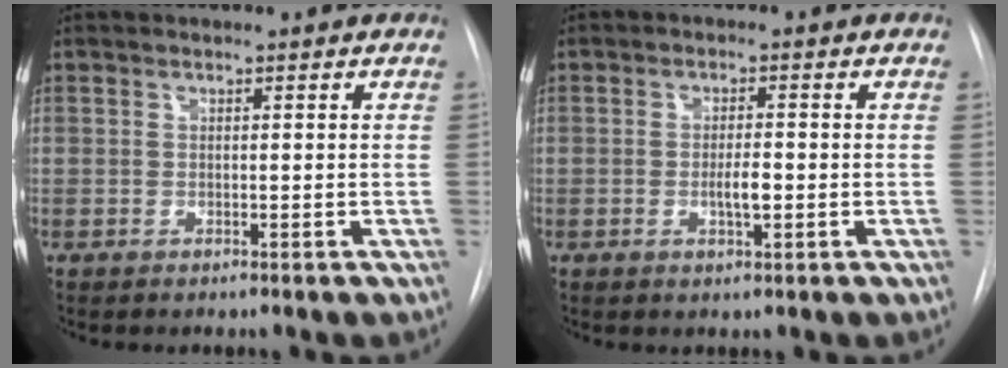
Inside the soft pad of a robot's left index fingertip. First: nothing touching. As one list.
[{"total": 2.9, "force": [-0.6, 0.7, 2.8], "torque": [-0.050, 0.000, -0.010]}]